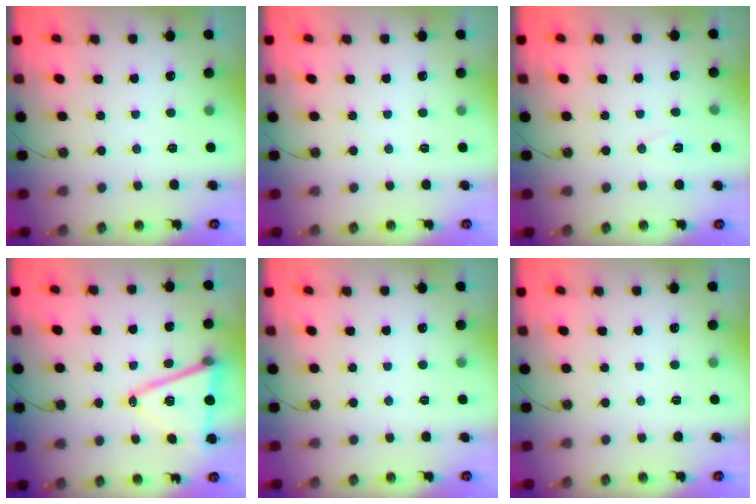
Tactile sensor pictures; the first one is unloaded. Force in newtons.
{"total": 0.0}
{"total": 6.6, "press": 4.8, "slide": 4.5}
{"total": 14.8, "press": 14.3, "slide": 3.9}
{"total": 0.0}
{"total": 0.0}